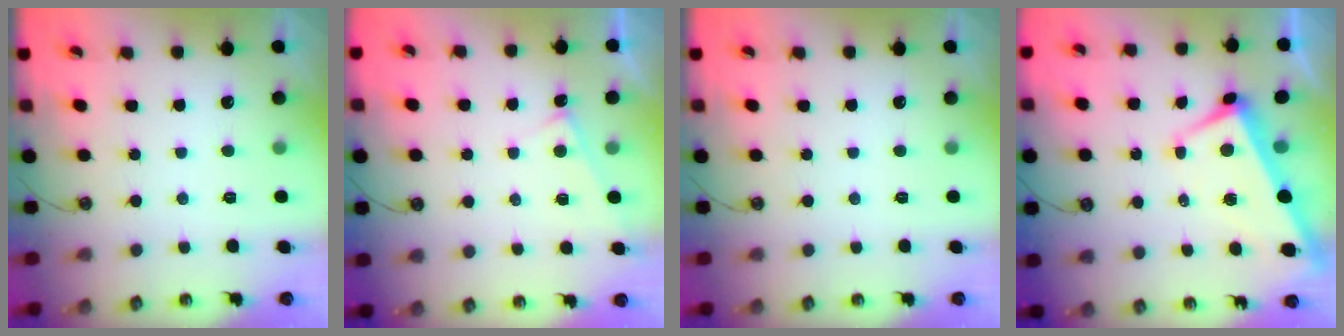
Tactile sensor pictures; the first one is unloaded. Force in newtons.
{"total": 5.5, "press": 5.5, "slide": 0.3}
{"total": 0.0}
{"total": 1.7, "press": 1.4, "slide": 1.0}